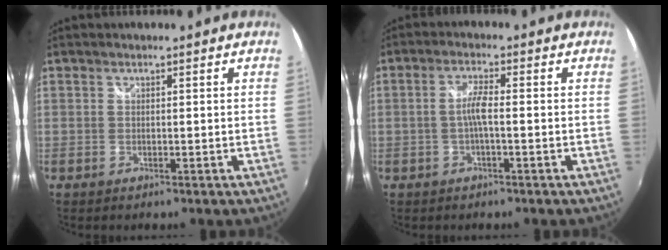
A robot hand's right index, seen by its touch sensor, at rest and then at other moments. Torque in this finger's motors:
{"motor_torque": [0.48, -0.07, 0.27, 0.08]}